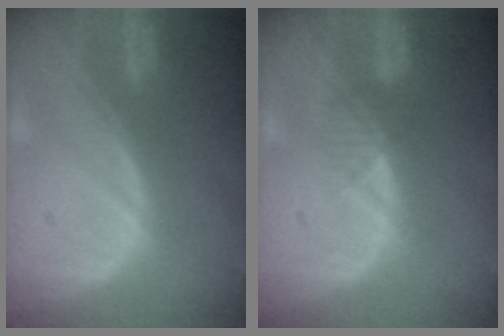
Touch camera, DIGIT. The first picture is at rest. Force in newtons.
{"total": 1.9, "press": 1.6, "slide": 1.0}